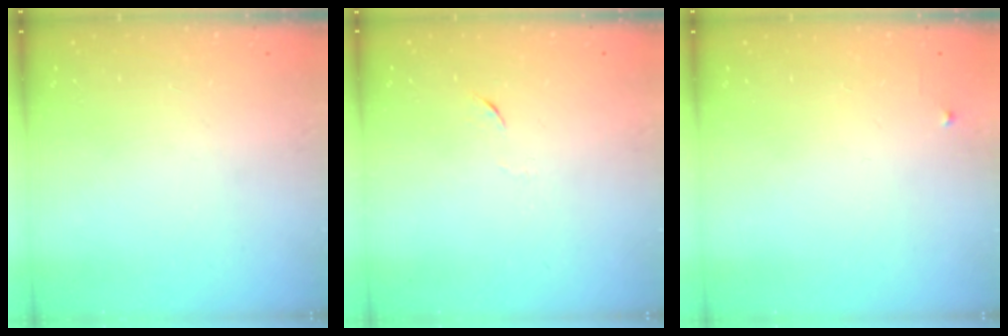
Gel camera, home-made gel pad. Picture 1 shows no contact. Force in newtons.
{"total": 4.0, "press": 4.0, "slide": 0.6}
{"total": 2.4, "press": 2.3, "slide": 0.4}